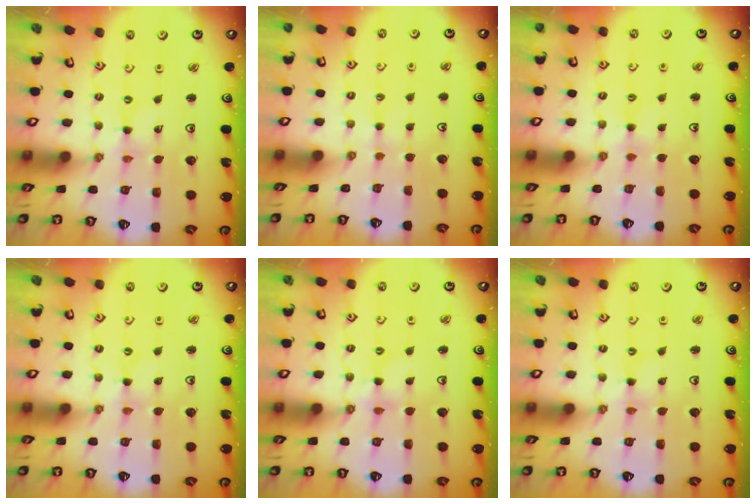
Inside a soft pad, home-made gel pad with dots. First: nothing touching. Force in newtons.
{"total": 1.1, "press": 1.1, "slide": 0.3}
{"total": 2.3, "press": 2.3, "slide": 0.4}
{"total": 0.0}
{"total": 3.1, "press": 3.1, "slide": 0.3}
{"total": 0.0}